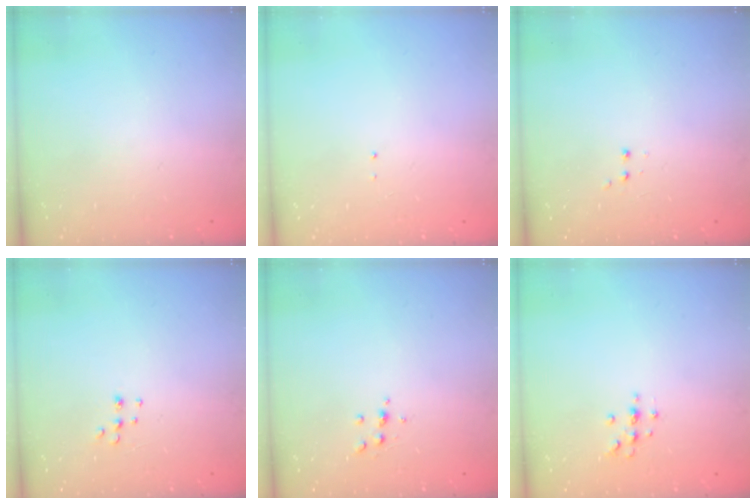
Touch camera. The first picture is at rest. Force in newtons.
{"total": 0.7, "press": 0.7, "slide": 0.1}
{"total": 2.8, "press": 2.8, "slide": 0.6}
{"total": 5.3, "press": 5.3, "slide": 0.6}
{"total": 4.9, "press": 4.8, "slide": 1.1}
{"total": 4.1, "press": 4.1, "slide": 0.4}